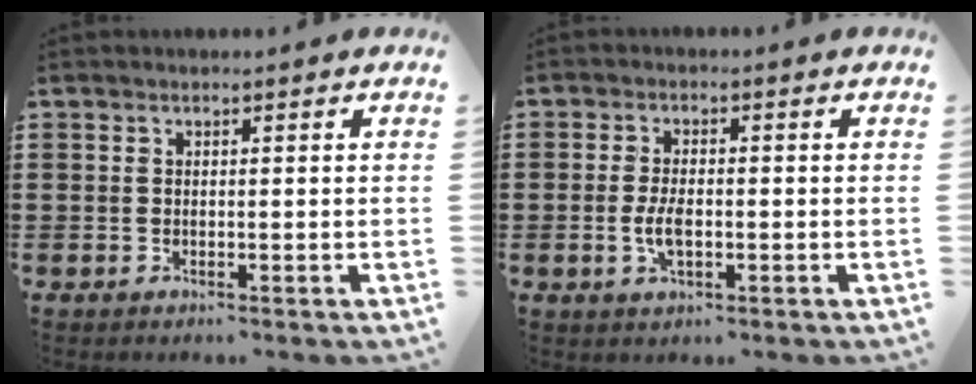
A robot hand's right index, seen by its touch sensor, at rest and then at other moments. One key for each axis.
{"total": 4.1, "fx": -0.7, "fy": 1.7, "fz": 3.7, "tx": -0.081, "ty": -0.004, "tz": -0.016}